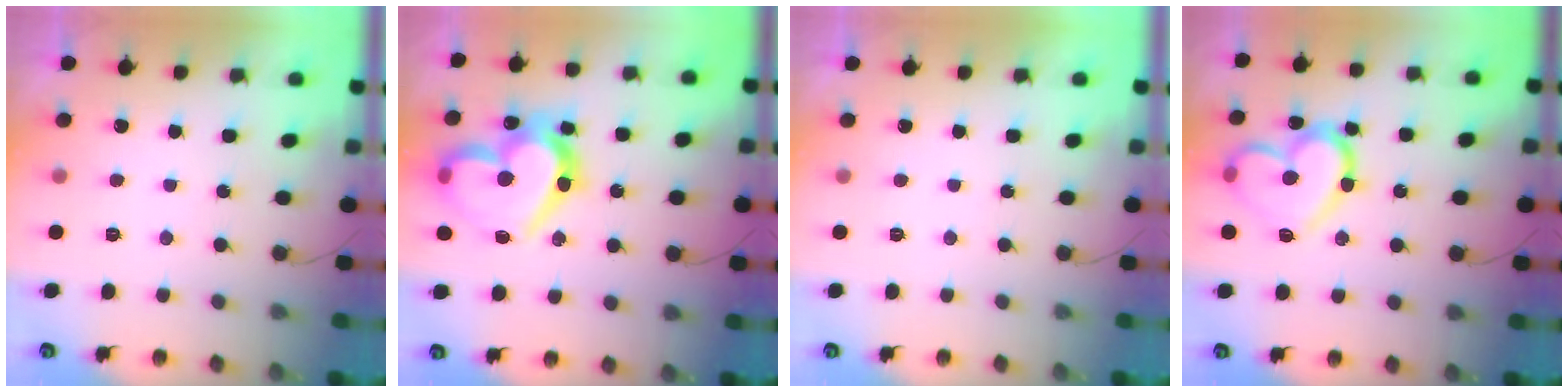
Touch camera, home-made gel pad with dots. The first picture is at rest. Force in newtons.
{"total": 24.4, "press": 24.2, "slide": 3.1}
{"total": 1.8, "press": 1.8, "slide": 0.0}
{"total": 18.4, "press": 18.4, "slide": 1.0}